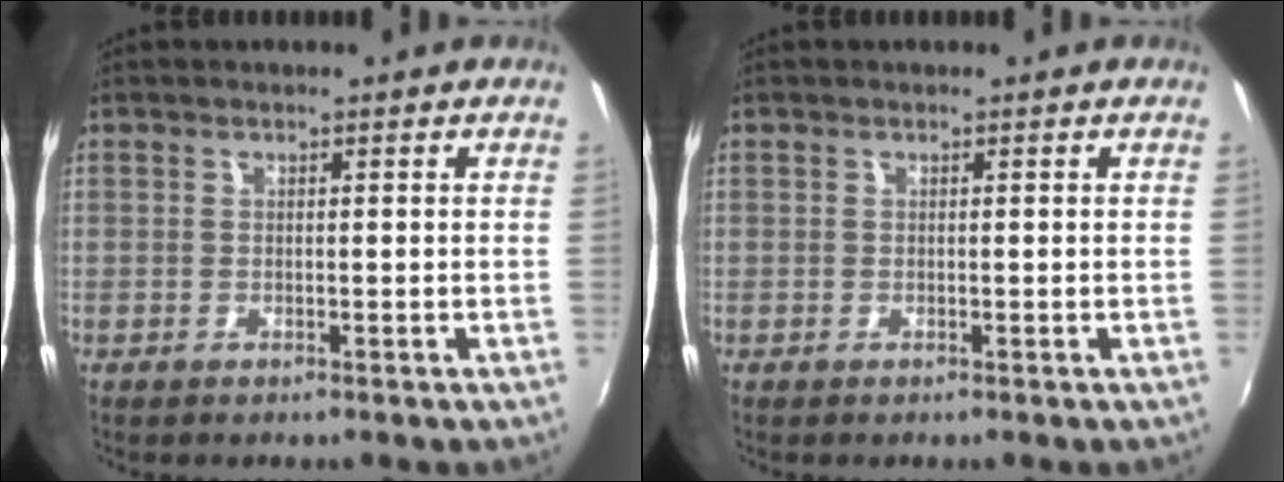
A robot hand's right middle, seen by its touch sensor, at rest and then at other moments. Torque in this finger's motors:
{"motor_torque": [-0.05, -0.04, -0.01, 0.00]}